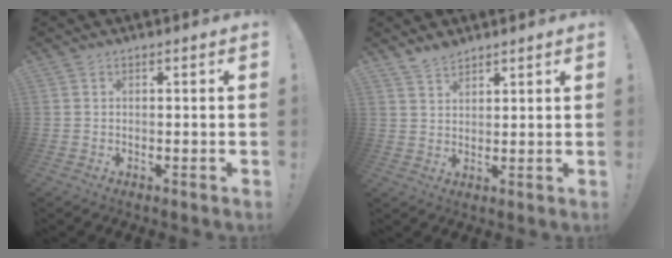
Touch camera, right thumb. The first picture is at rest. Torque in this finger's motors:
{"motor_torque": [-0.48, 0.53, -0.64, 0.55, -0.01]}